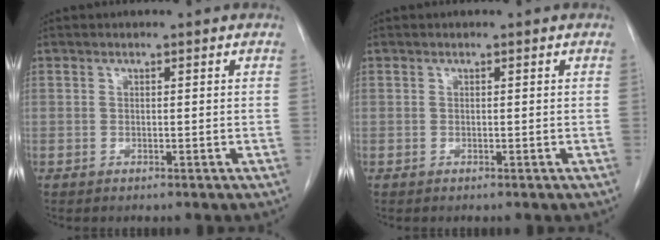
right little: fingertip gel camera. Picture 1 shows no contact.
{"total": 0.0}